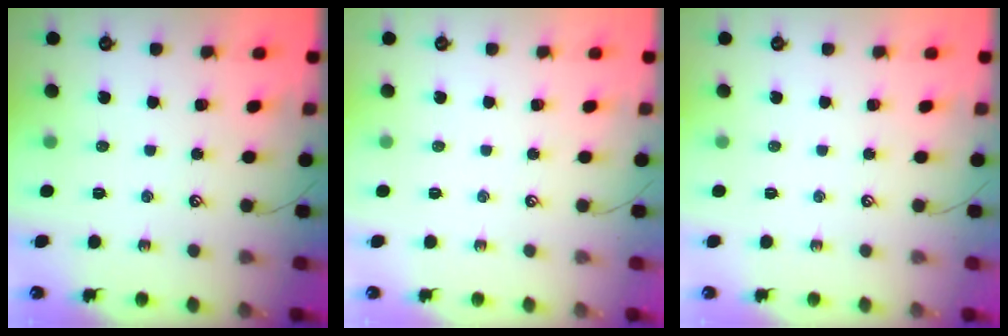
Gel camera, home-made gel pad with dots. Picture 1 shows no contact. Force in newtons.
{"total": 0.0}
{"total": 0.0}